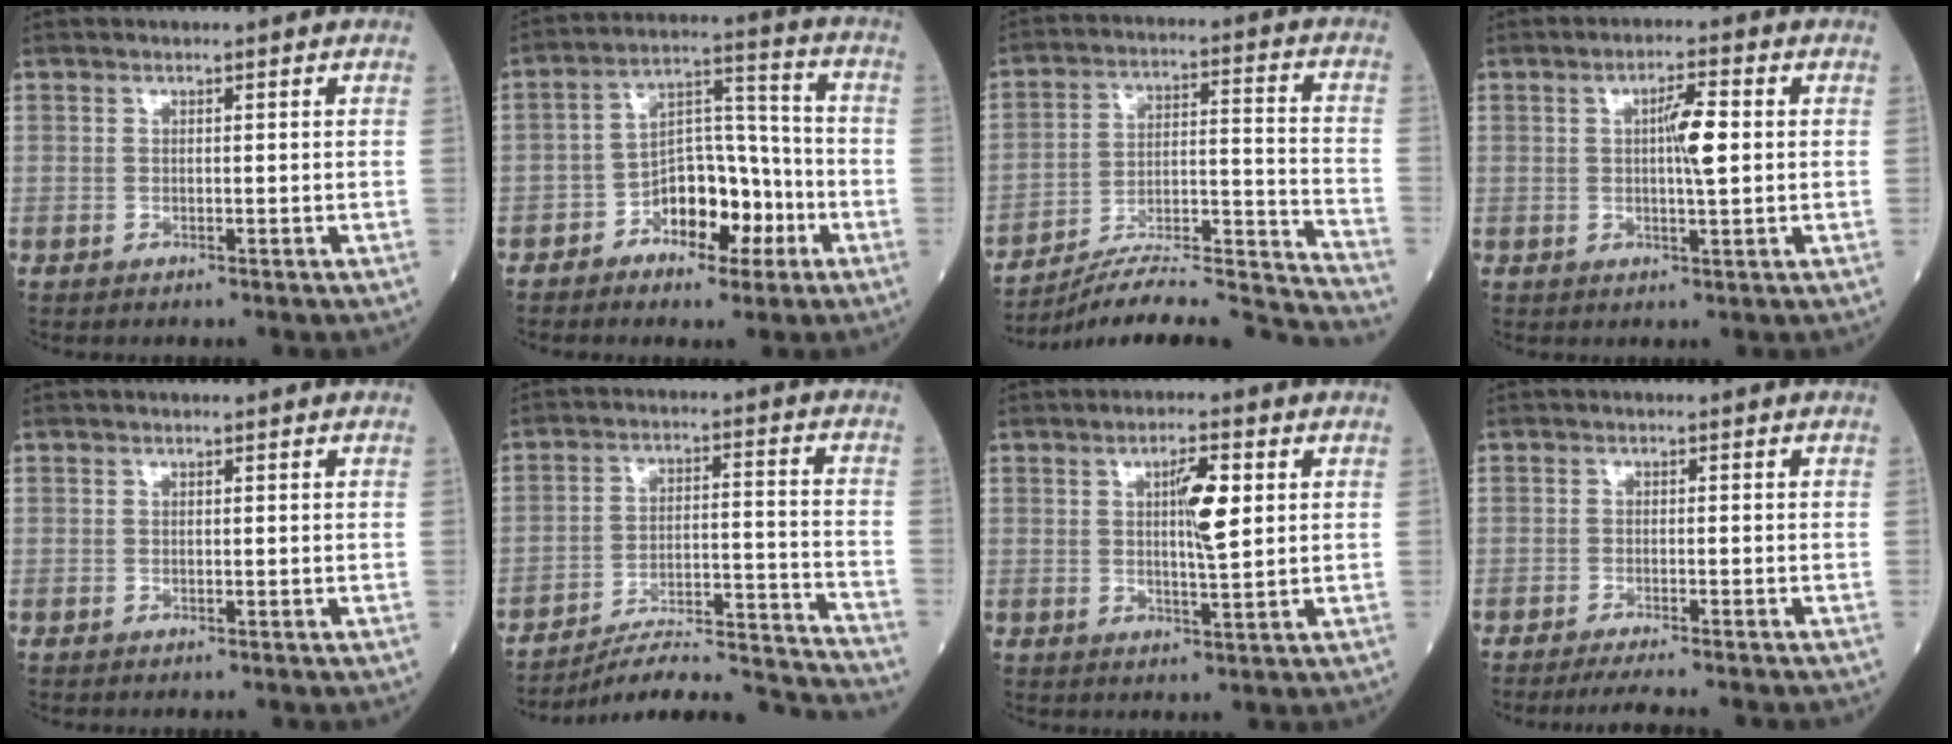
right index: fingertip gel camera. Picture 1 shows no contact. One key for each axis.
{"total": 10.1, "fx": -4.6, "fy": 5.2, "fz": 7.3, "tx": -0.125, "ty": 0.030, "tz": -0.075}
{"total": 20.5, "fx": -19.7, "fy": -0.9, "fz": 5.5, "tx": -0.067, "ty": 0.024, "tz": -0.296}
{"total": 4.8, "fx": 0.5, "fy": 0.4, "fz": 4.7, "tx": -0.079, "ty": 0.005, "tz": 0.007}
{"total": 0.0}
{"total": 15.6, "fx": -15.3, "fy": -1.5, "fz": 2.1, "tx": -0.016, "ty": 0.006, "tz": -0.217}
{"total": 5.4, "fx": 1.4, "fy": 0.6, "fz": 5.2, "tx": -0.089, "ty": 0.002, "tz": 0.023}
{"total": 7.4, "fx": -6.5, "fy": 0.1, "fz": 3.5, "tx": -0.039, "ty": -0.015, "tz": -0.096}